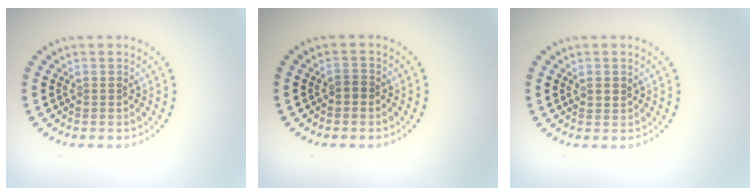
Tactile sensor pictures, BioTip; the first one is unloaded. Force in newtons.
{"total": 0.8, "press": 0.8, "slide": 0.3}
{"total": 1.0, "press": 1.0, "slide": 0.3}